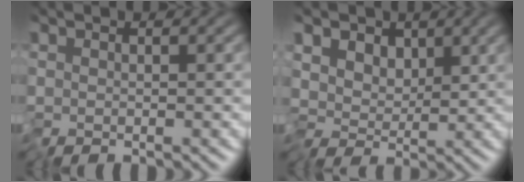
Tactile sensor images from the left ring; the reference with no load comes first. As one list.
[{"total": 5.0, "force": [0.6, 3.5, 3.5], "torque": [-0.050, 0.005, -0.007]}]